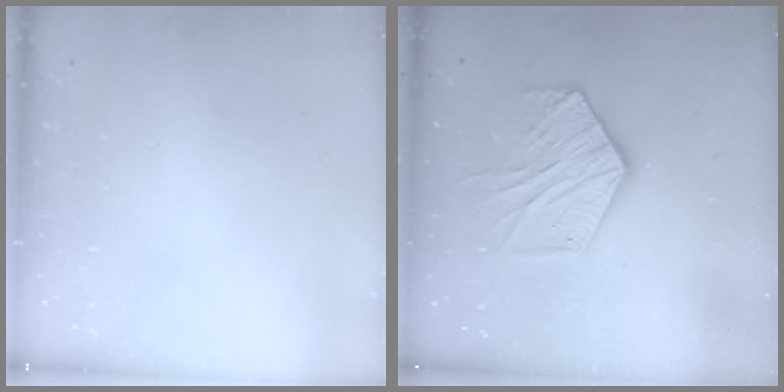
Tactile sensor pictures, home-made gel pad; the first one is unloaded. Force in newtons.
{"total": 13.3, "press": 13.3, "slide": 0.6}